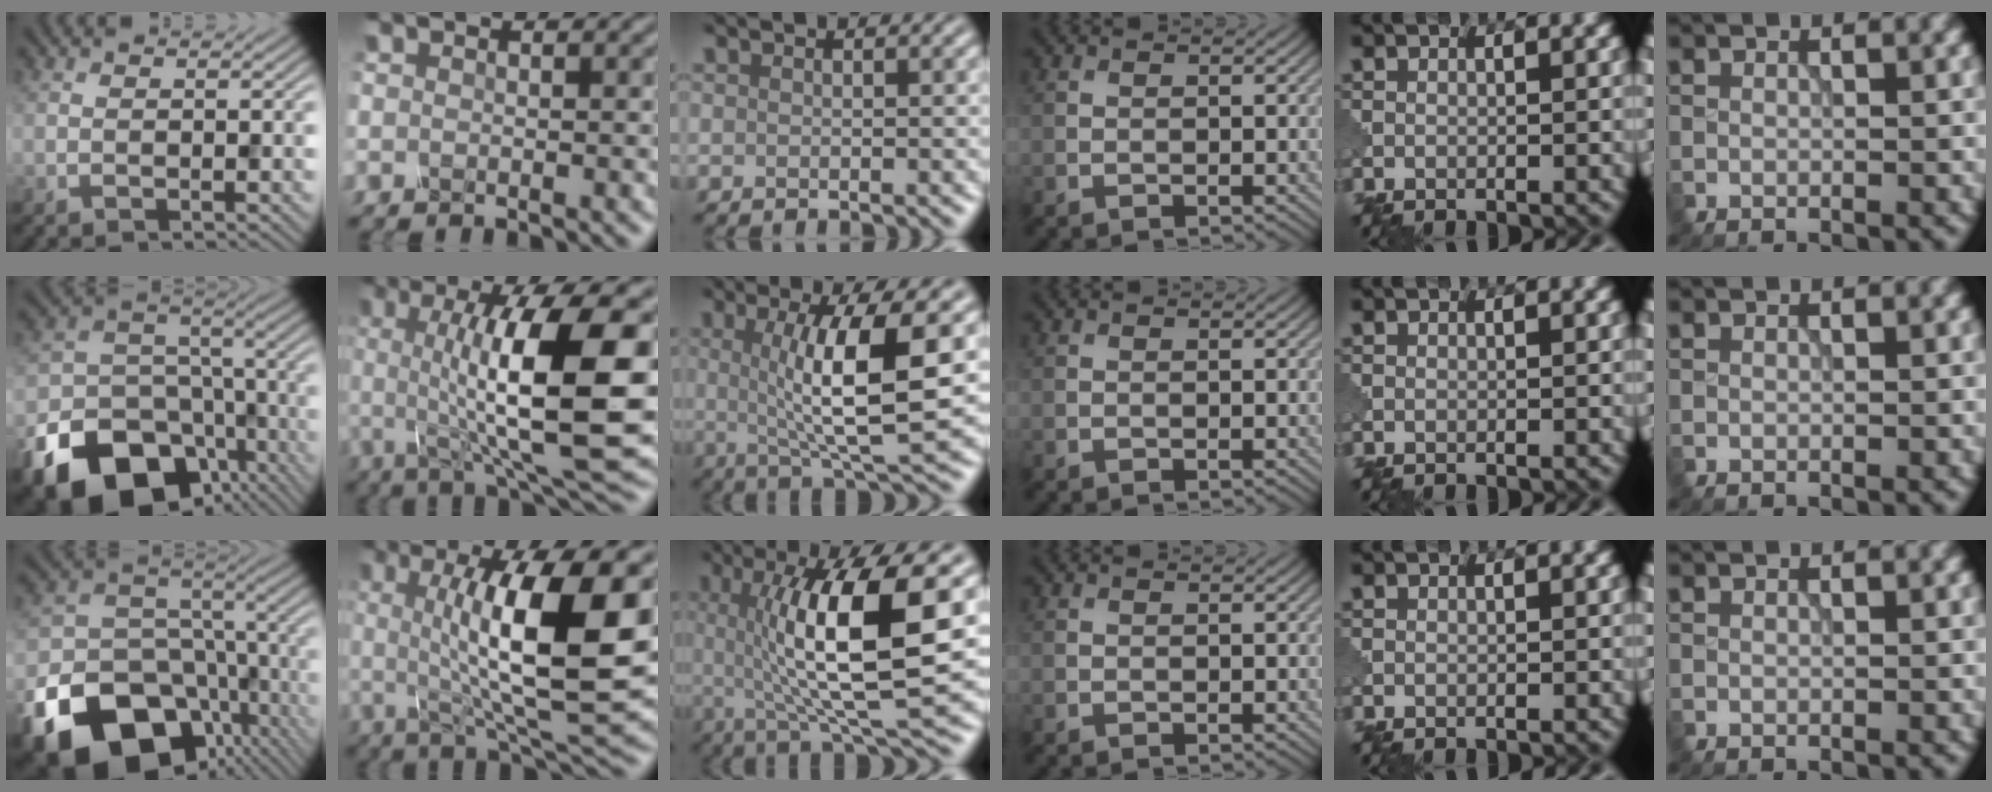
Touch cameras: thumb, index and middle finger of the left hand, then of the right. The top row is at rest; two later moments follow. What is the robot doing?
{"motion": "shake", "object": "sieve"}